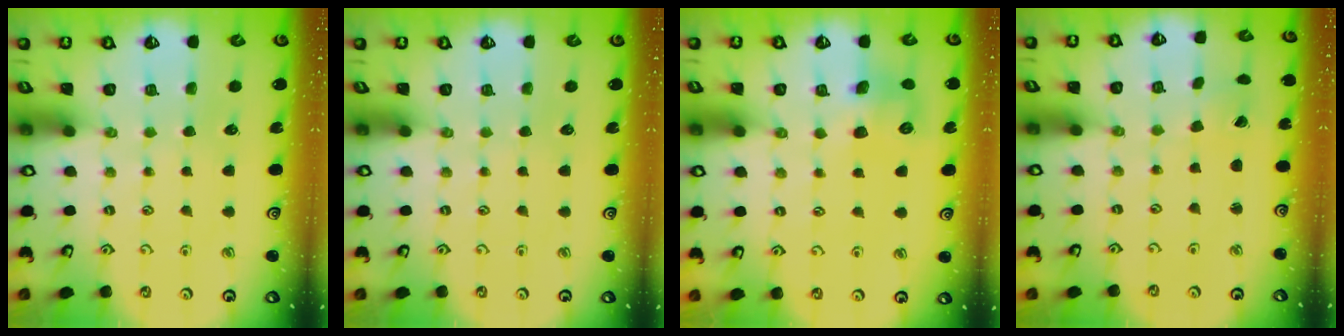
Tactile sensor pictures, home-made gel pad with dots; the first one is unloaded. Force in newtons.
{"total": 0.0}
{"total": 8.3, "press": 8.3, "slide": 0.4}
{"total": 0.0}